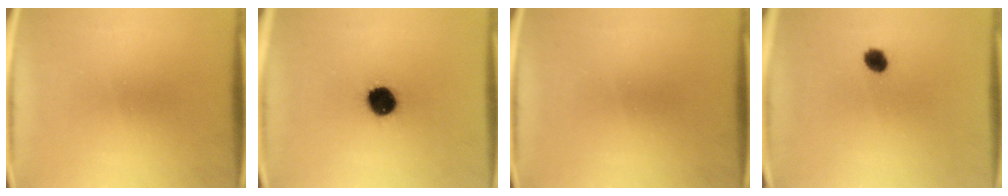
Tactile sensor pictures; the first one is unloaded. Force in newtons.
{"total": 9.2}
{"total": 0.0}
{"total": 2.9}